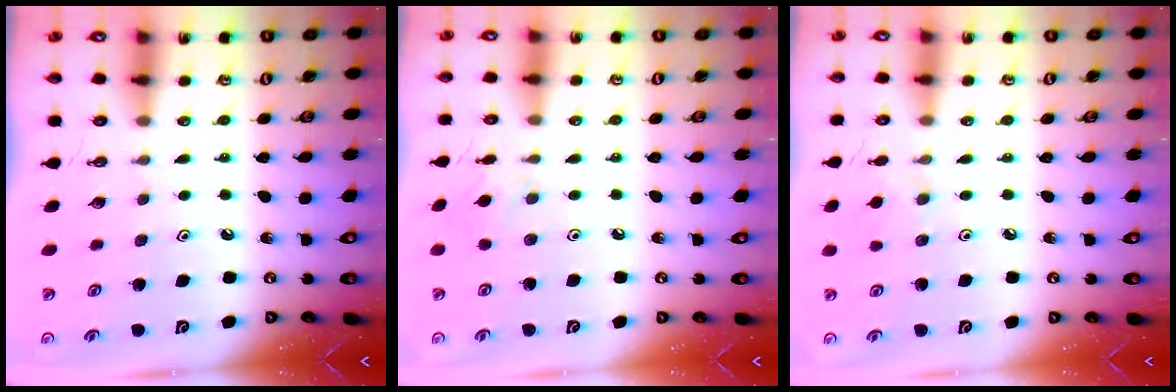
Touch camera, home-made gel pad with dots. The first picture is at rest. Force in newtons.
{"total": 3.8, "press": 3.7, "slide": 0.7}
{"total": 3.8, "press": 3.7, "slide": 0.7}